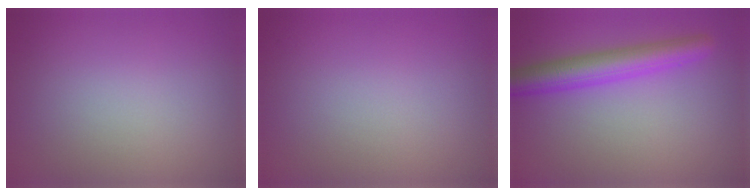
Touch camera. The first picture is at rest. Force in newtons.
{"total": 0.0}
{"total": 4.8, "press": 4.8, "slide": 0.1}